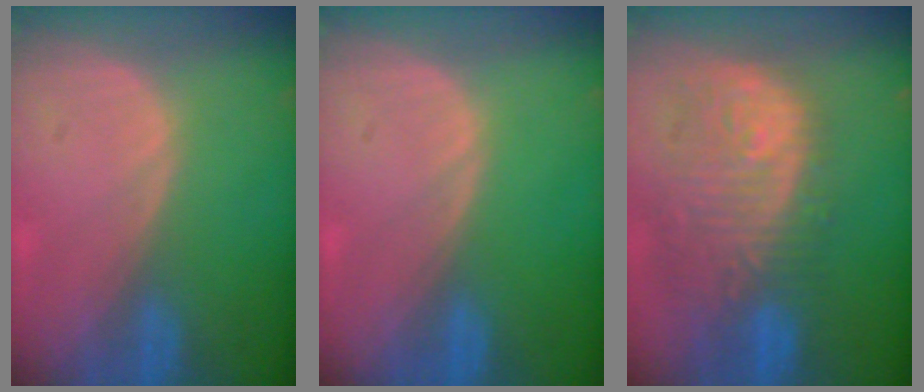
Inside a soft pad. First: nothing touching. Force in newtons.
{"total": 0.0}
{"total": 12.0, "press": 10.7, "slide": 5.5}